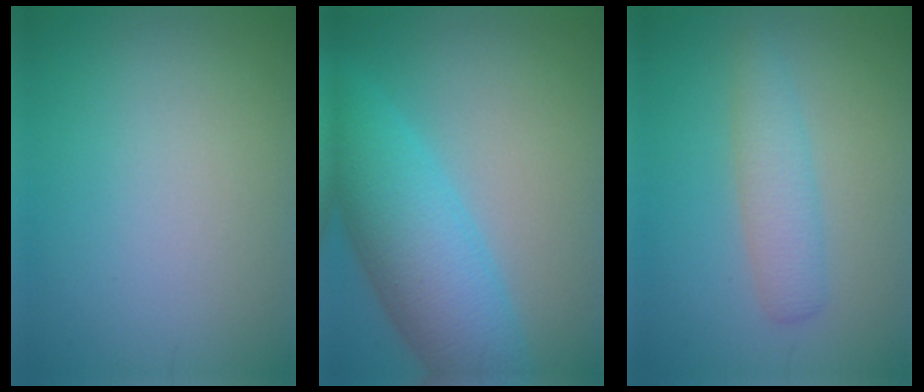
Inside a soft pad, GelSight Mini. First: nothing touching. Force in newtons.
{"total": 8.6, "press": 8.6, "slide": 0.1}
{"total": 2.8, "press": 2.8, "slide": 0.1}